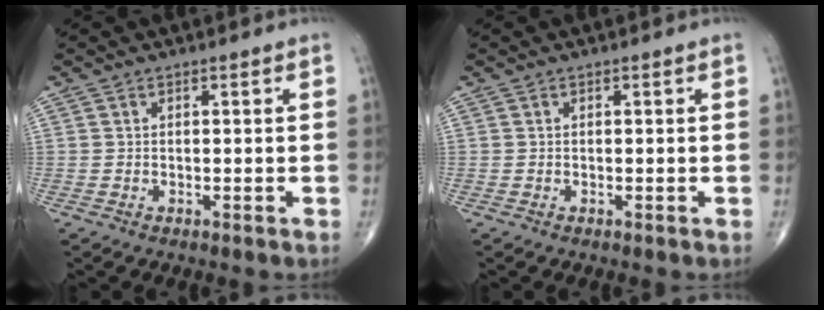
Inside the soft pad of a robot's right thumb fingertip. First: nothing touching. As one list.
[{"total": 0.0}]